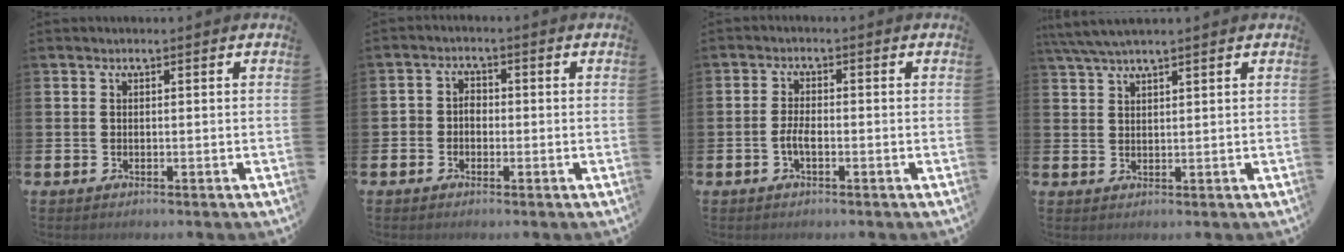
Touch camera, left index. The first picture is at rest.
{"total": 2.3, "force": [-1.1, 1.9, 0.9], "torque": [-0.012, 0.005, -0.027]}
{"total": 2.3, "force": [-0.8, 0.9, 2.0], "torque": [-0.030, 0.001, -0.018]}
{"total": 3.7, "force": [3.2, 0.4, 1.9], "torque": [-0.049, -0.003, 0.061]}